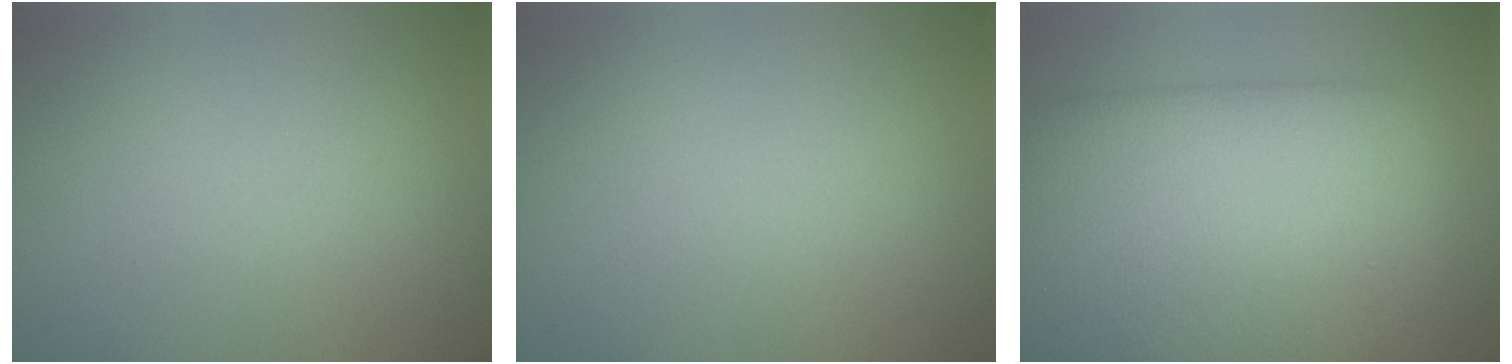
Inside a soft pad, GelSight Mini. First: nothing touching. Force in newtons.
{"total": 0.0}
{"total": 12.1, "press": 12.1, "slide": 0.3}